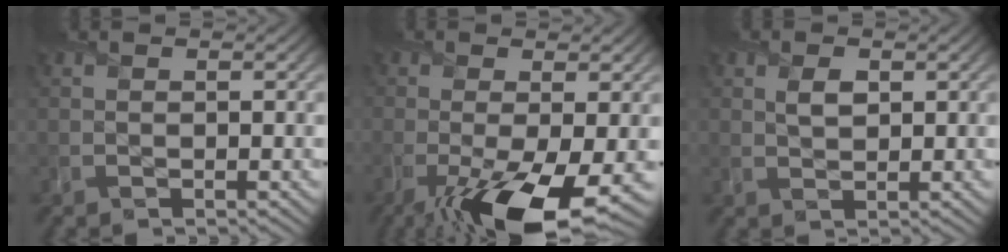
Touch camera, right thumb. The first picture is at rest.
{"total": 11.3, "force": [-4.9, 3.4, 9.6], "torque": [-0.178, -0.031, -0.078]}
{"total": 2.0, "force": [0.9, 1.2, 1.3], "torque": [-0.027, -0.002, 0.016]}